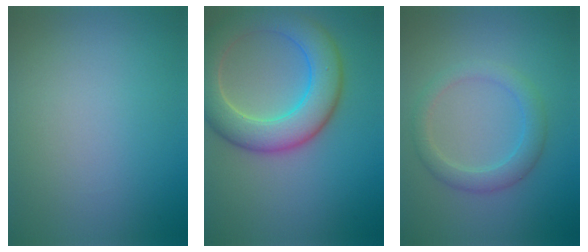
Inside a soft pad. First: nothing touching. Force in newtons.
{"total": 7.7, "press": 7.7, "slide": 0.9}
{"total": 2.8, "press": 2.8, "slide": 0.1}